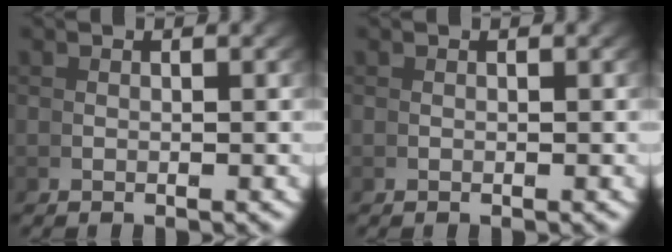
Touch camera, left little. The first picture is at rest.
{"total": 0.0}